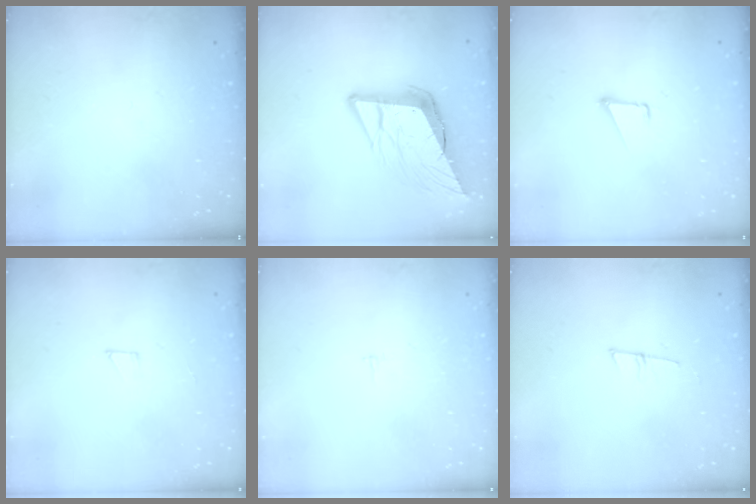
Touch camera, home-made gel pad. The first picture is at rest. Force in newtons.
{"total": 15.9, "press": 15.6, "slide": 3.0}
{"total": 1.7, "press": 1.7, "slide": 0.1}
{"total": 1.9, "press": 1.9, "slide": 0.1}
{"total": 1.8, "press": 1.8, "slide": 0.1}
{"total": 6.3, "press": 5.6, "slide": 2.9}